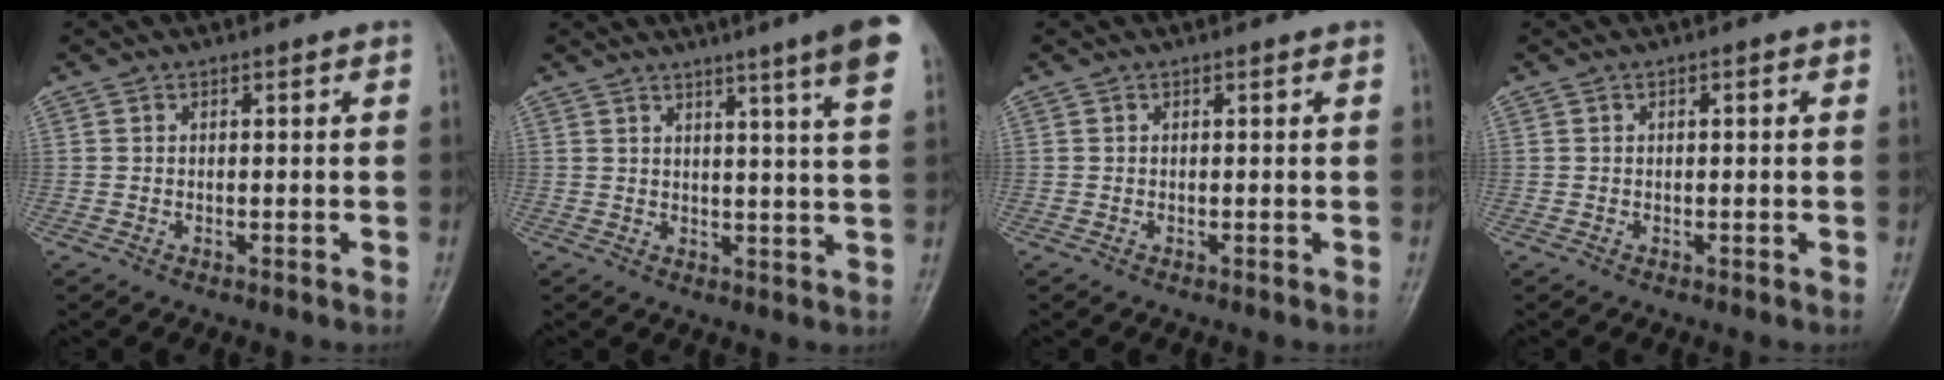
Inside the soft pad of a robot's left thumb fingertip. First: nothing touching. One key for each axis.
{"total": 11.3, "fx": 7.3, "fy": -0.3, "fz": 8.6, "tx": -0.112, "ty": -0.022, "tz": 0.076}
{"total": 0.0}
{"total": 0.5, "fx": 0.1, "fy": 0.1, "fz": 0.5, "tx": -0.010, "ty": 0.002, "tz": -0.001}